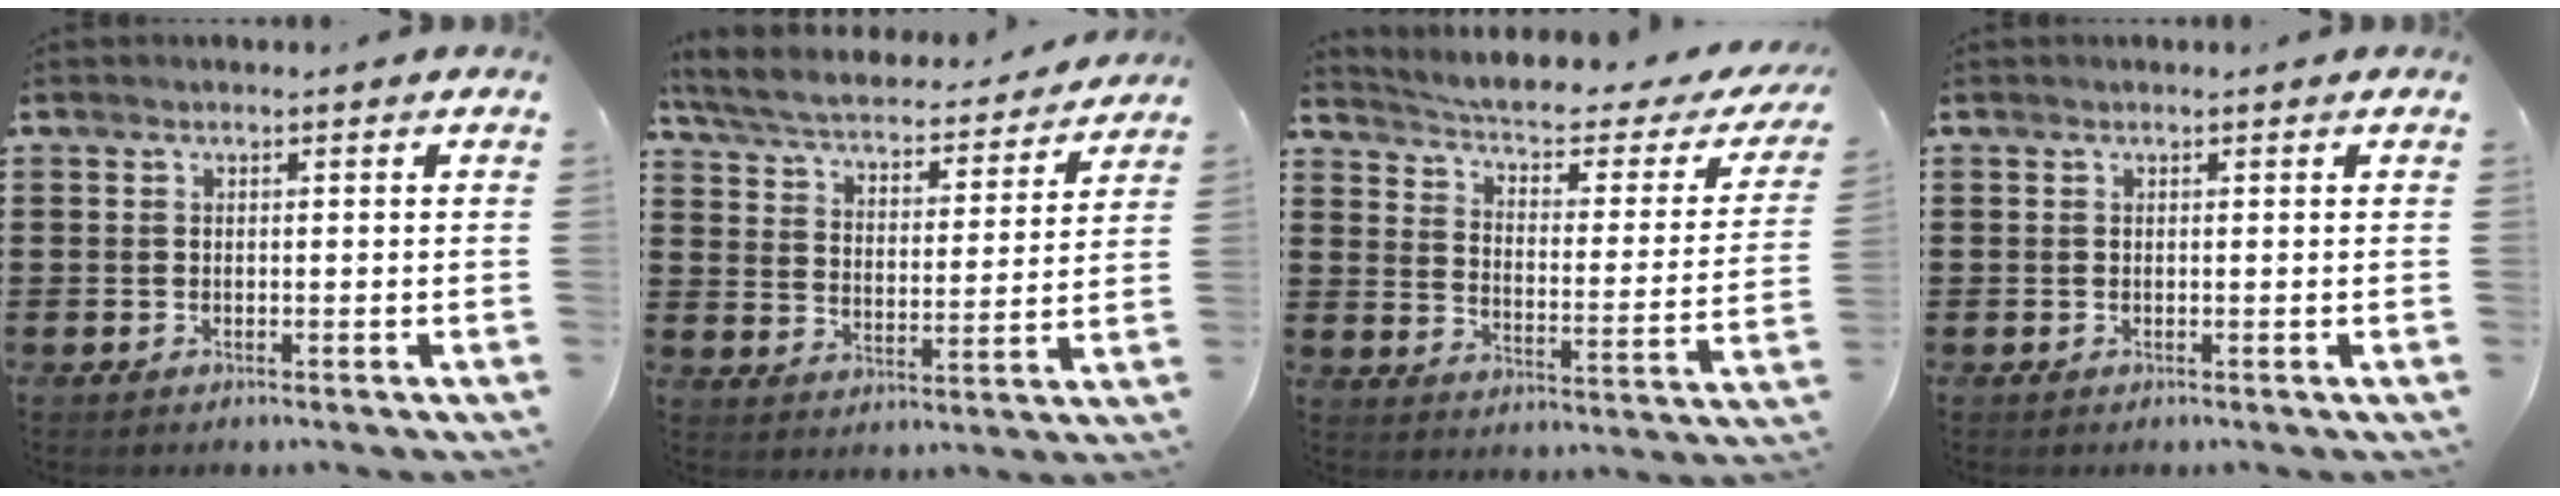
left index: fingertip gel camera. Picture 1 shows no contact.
{"total": 4.5, "force": [4.3, 0.5, 1.5], "torque": [-0.052, -0.031, 0.067]}
{"total": 4.0, "force": [3.1, 0.4, 2.4], "torque": [-0.066, -0.029, 0.044]}
{"total": 0.0}